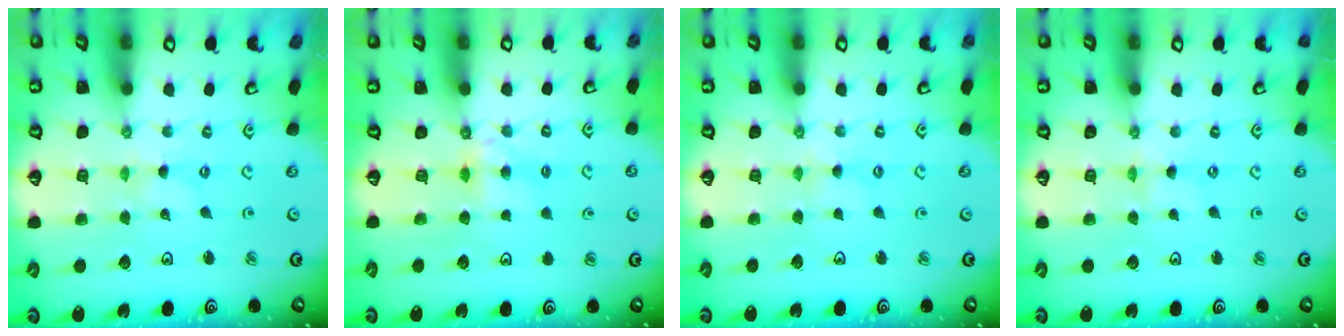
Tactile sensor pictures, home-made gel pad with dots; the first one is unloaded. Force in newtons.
{"total": 4.6, "press": 4.6, "slide": 0.6}
{"total": 1.7, "press": 1.7, "slide": 0.4}
{"total": 0.0}